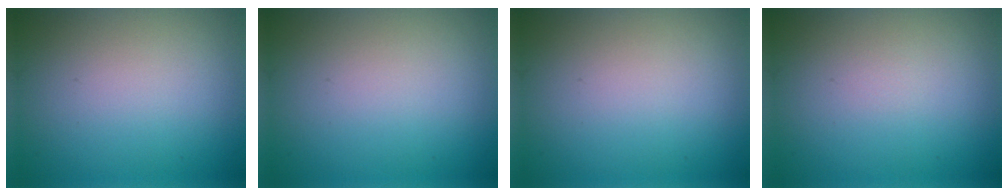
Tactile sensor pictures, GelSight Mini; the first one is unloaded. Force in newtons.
{"total": 0.0}
{"total": 0.0}
{"total": 0.0}